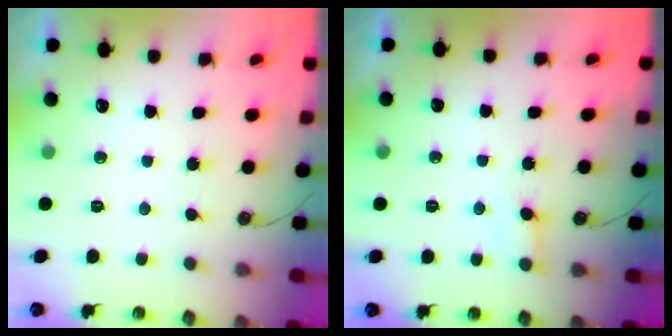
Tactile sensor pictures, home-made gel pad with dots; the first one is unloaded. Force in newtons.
{"total": 5.4, "press": 5.4, "slide": 0.8}